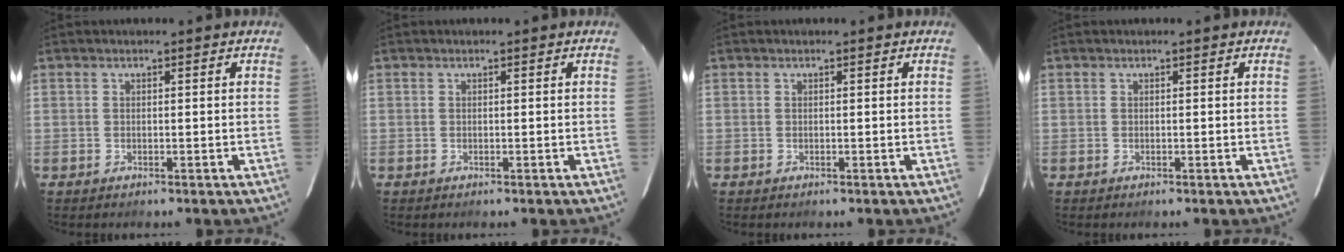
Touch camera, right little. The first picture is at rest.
{"total": 0.0}
{"total": 0.0}
{"total": 0.0}